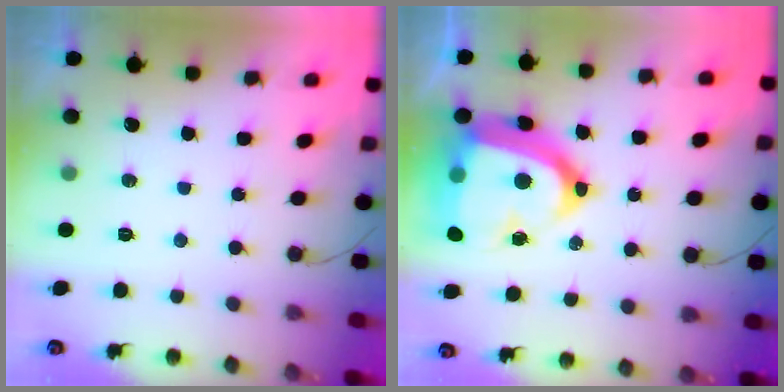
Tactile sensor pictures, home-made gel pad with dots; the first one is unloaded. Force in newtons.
{"total": 26.5, "press": 26.4, "slide": 2.5}